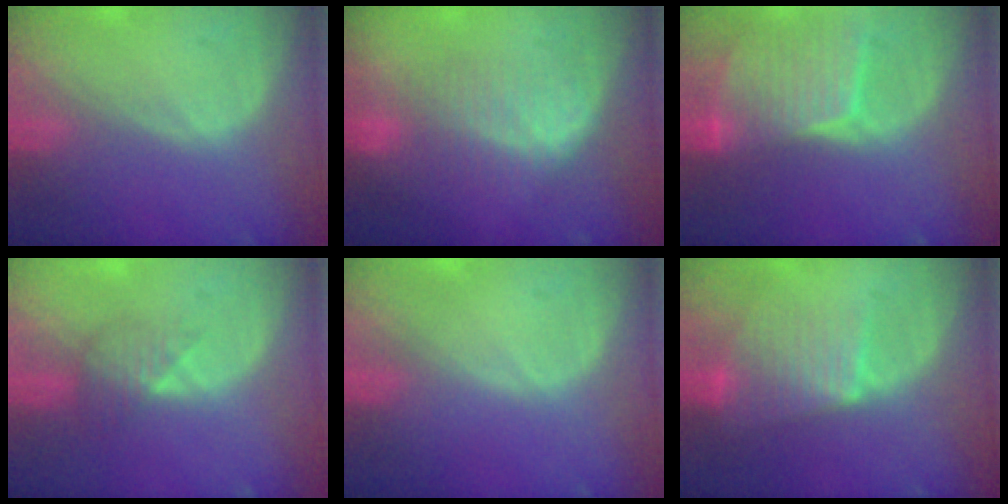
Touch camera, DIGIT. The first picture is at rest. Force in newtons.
{"total": 6.8, "press": 6.5, "slide": 2.3}
{"total": 8.4, "press": 7.6, "slide": 3.5}
{"total": 3.5, "press": 3.1, "slide": 1.6}
{"total": 0.0}
{"total": 6.9, "press": 6.2, "slide": 2.9}